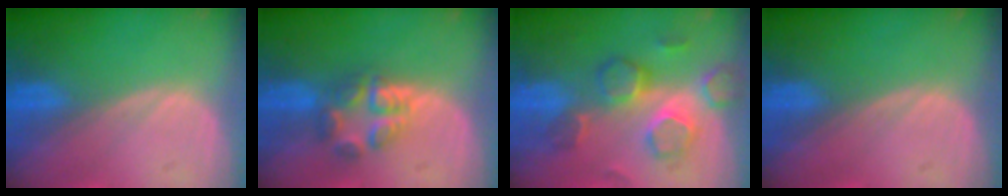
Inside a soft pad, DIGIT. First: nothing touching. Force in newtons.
{"total": 5.9, "press": 5.3, "slide": 2.5}
{"total": 9.1, "press": 7.8, "slide": 4.6}
{"total": 0.0}